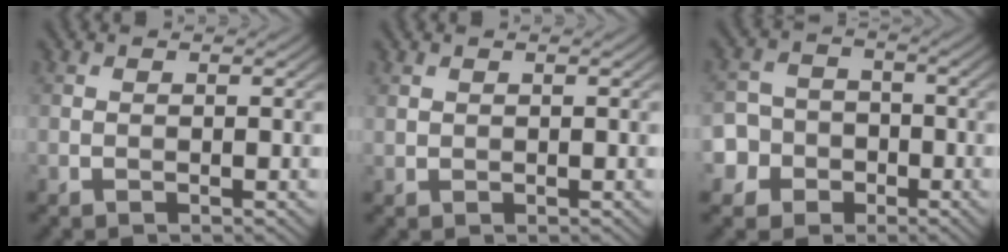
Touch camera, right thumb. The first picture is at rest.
{"total": 0.8, "force": [0.6, 0.5, 0.3], "torque": [-0.011, -0.003, 0.017]}
{"total": 7.2, "force": [-3.3, 6.2, 1.2], "torque": [-0.040, -0.005, -0.086]}